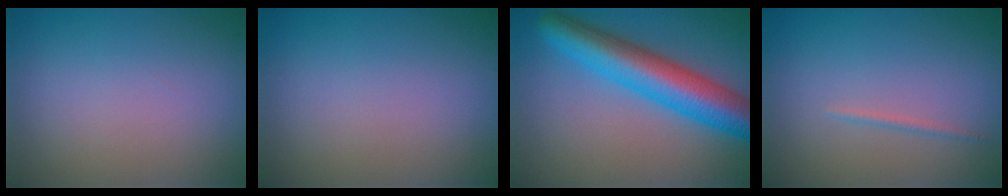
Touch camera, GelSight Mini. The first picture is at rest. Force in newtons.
{"total": 0.0}
{"total": 8.2, "press": 8.2, "slide": 0.3}
{"total": 0.6, "press": 0.6, "slide": 0.1}